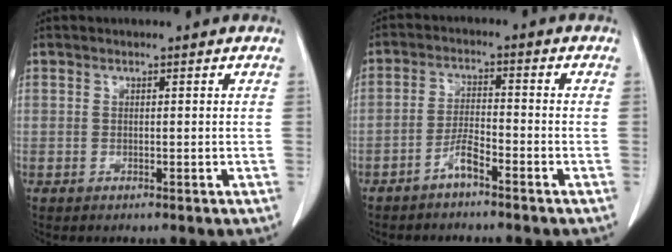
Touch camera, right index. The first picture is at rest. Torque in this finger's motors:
{"motor_torque": [0.34, -0.23, 0.12, 0.03]}